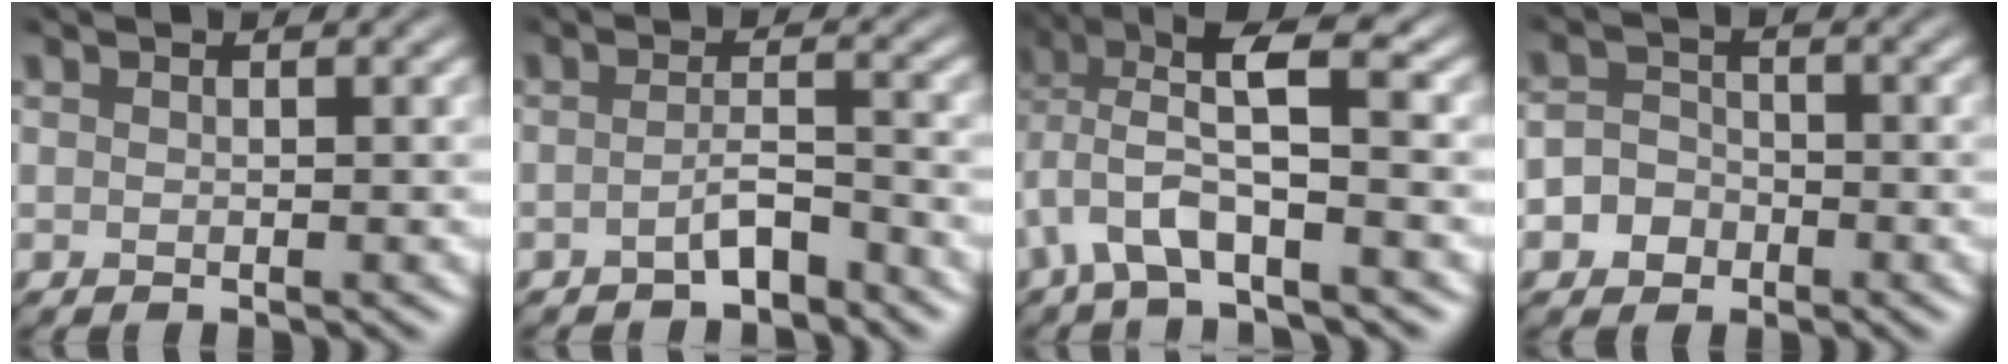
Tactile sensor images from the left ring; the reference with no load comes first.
{"total": 2.1, "force": [-1.5, 0.4, 1.5], "torque": [-0.024, 0.009, -0.032]}
{"total": 5.8, "force": [-0.3, 1.7, 5.6], "torque": [-0.115, 0.012, -0.011]}
{"total": 2.5, "force": [-1.2, 2.1, 0.9], "torque": [-0.004, 0.003, -0.029]}